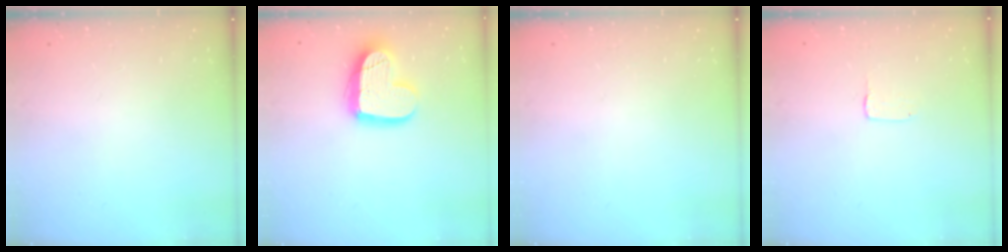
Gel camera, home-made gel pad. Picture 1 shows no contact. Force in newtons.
{"total": 15.5, "press": 15.4, "slide": 1.1}
{"total": 0.0}
{"total": 1.0, "press": 1.0, "slide": 0.1}